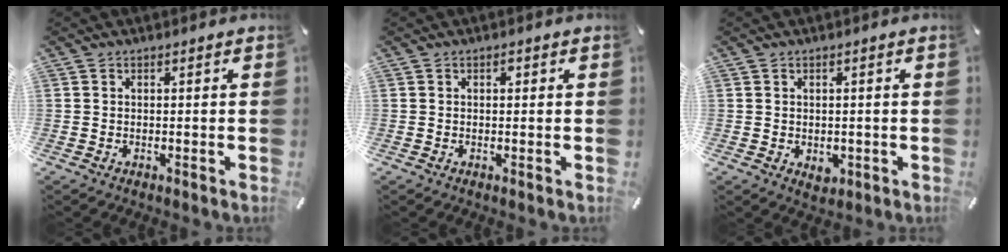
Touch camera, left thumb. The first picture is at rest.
{"total": 0.9, "force": [0.3, 0.6, 0.7], "torque": [-0.014, 0.003, 0.004]}
{"total": 2.6, "force": [-0.6, 2.1, 1.4], "torque": [-0.014, 0.001, -0.011]}